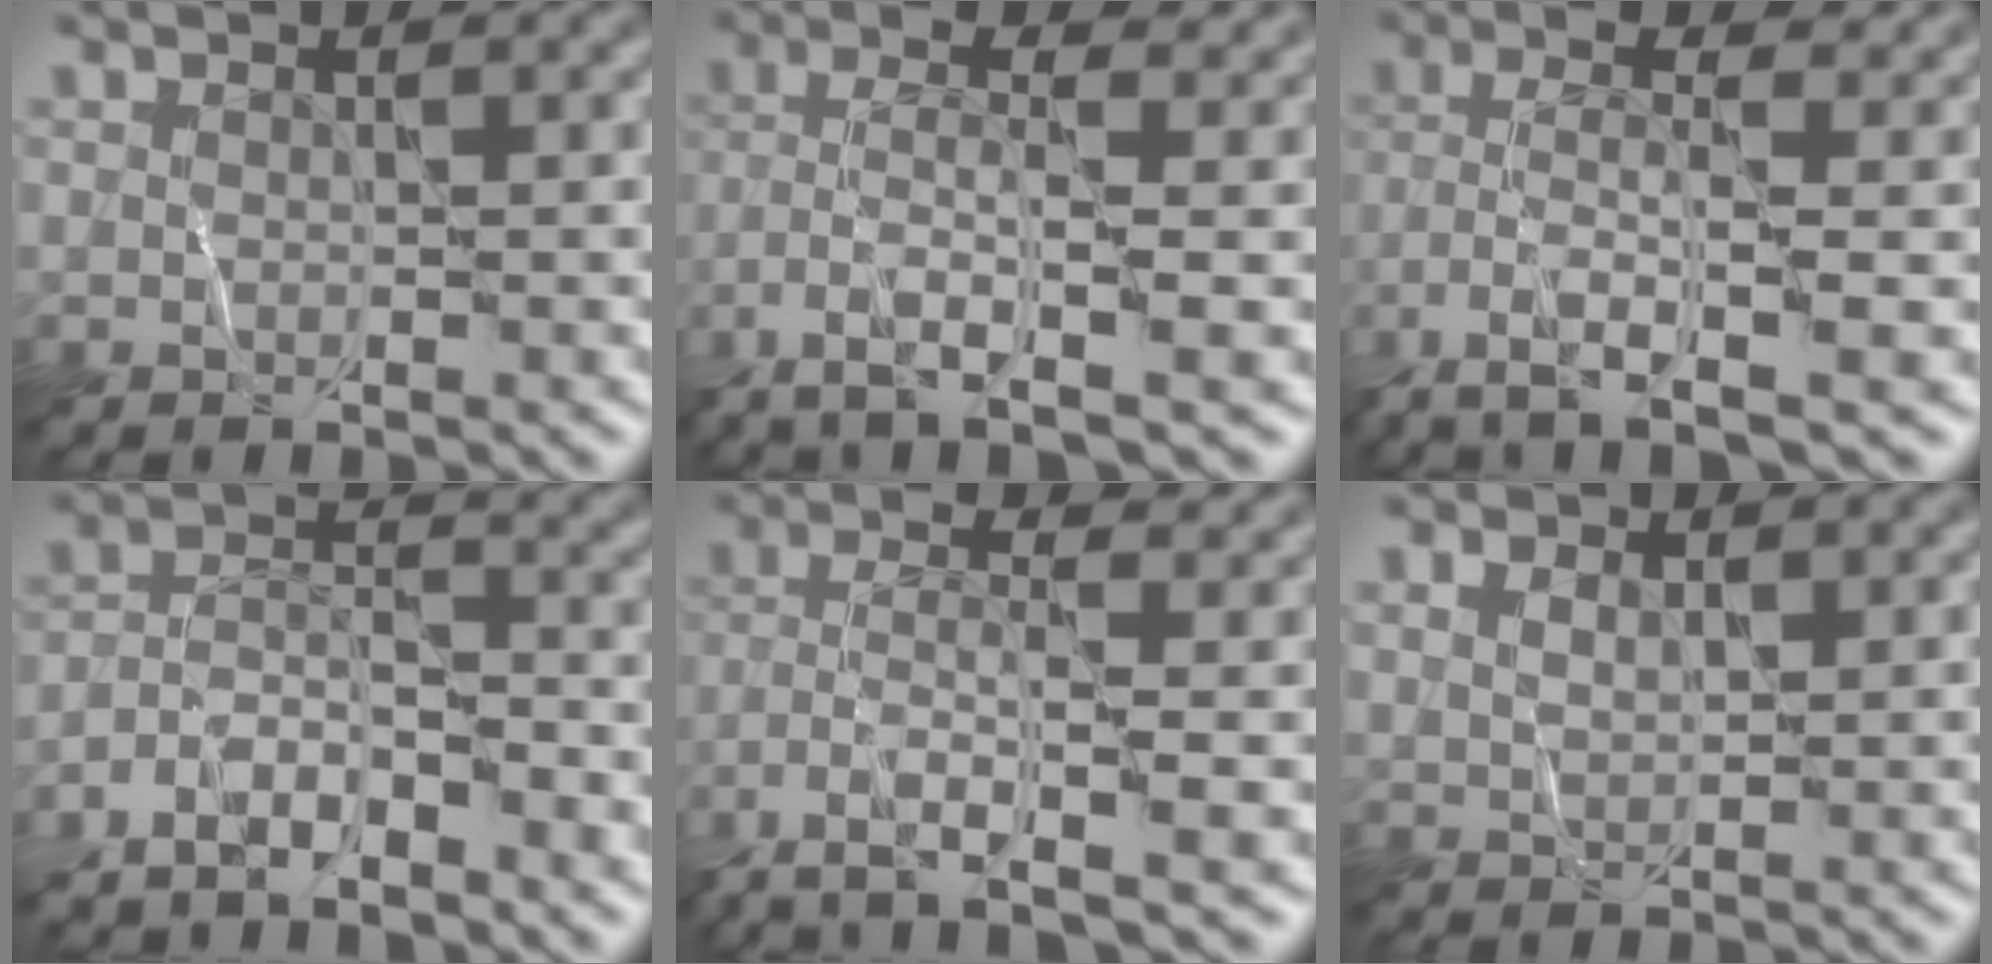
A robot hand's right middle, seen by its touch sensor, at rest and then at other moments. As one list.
[{"total": 7.1, "force": [-2.6, 2.1, 6.3], "torque": [-0.131, 0.015, -0.056]}, {"total": 7.0, "force": [-2.8, 2.0, 6.2], "torque": [-0.127, 0.013, -0.059]}, {"total": 5.0, "force": [-4.1, 1.3, 2.6], "torque": [-0.045, 0.005, -0.082]}, {"total": 6.9, "force": [-3.4, 1.6, 5.8], "torque": [-0.116, 0.011, -0.069]}, {"total": 1.4, "force": [0.9, 0.7, 0.8], "torque": [-0.020, 0.003, 0.021]}]